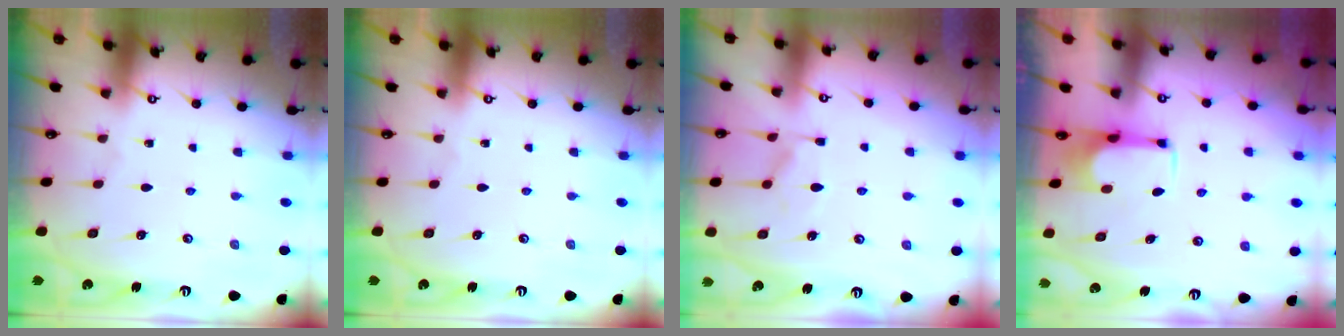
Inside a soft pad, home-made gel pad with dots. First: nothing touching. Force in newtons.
{"total": 0.0}
{"total": 1.7, "press": 1.1, "slide": 1.4}
{"total": 0.8, "press": 0.1, "slide": 0.8}